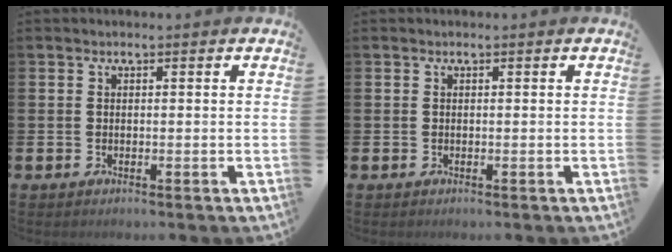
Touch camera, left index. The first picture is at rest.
{"total": 0.0}